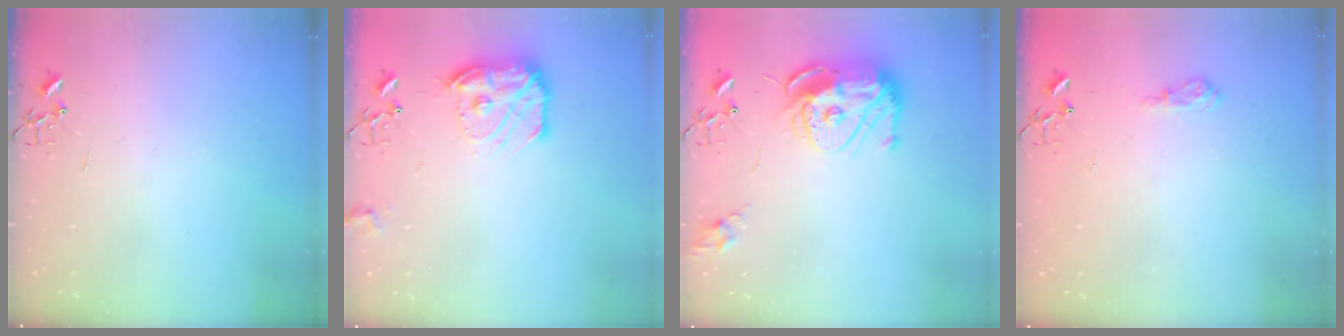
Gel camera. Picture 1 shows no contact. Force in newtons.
{"total": 13.9, "press": 13.9, "slide": 0.8}
{"total": 14.6, "press": 14.6, "slide": 1.4}
{"total": 6.5, "press": 6.5, "slide": 0.8}